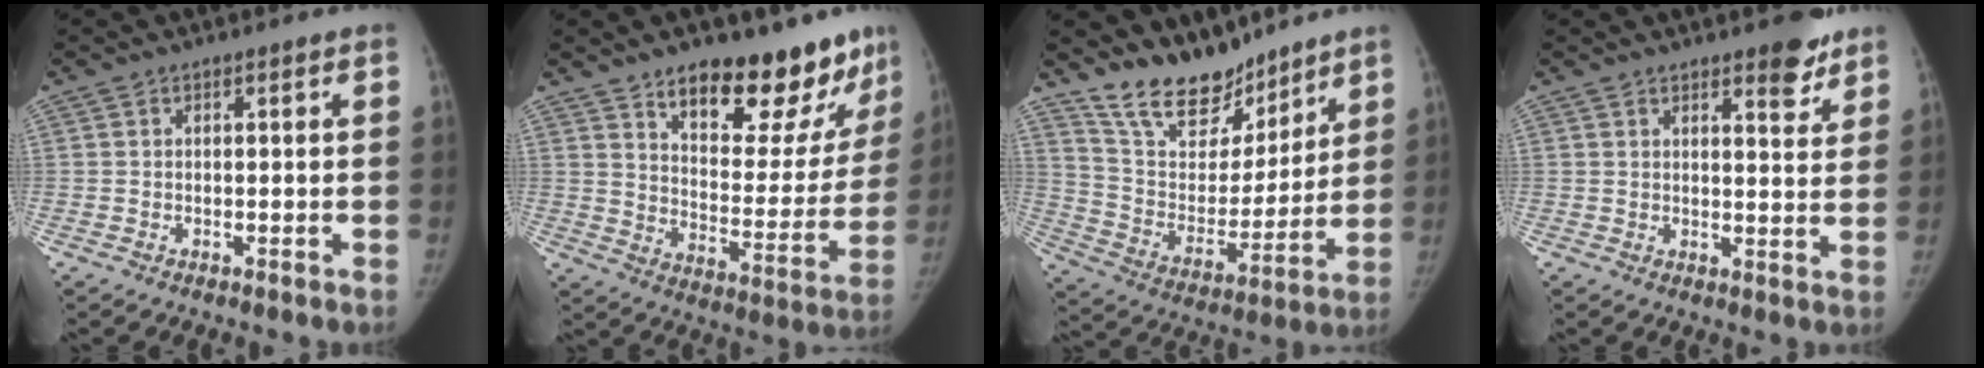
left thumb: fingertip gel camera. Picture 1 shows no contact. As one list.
[{"total": 21.6, "force": [15.4, 8.9, 12.2], "torque": [-0.112, -0.101, 0.225]}, {"total": 16.5, "force": [14.2, 7.0, 4.9], "torque": [-0.032, -0.093, 0.258]}, {"total": 6.2, "force": [4.4, 2.1, 3.8], "torque": [-0.026, -0.027, 0.055]}]